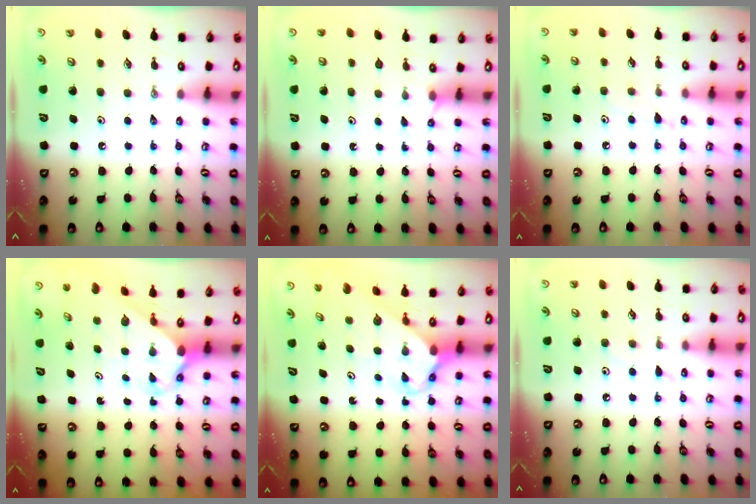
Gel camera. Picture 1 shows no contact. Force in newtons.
{"total": 3.3, "press": 3.3, "slide": 0.4}
{"total": 6.7, "press": 6.7, "slide": 0.8}
{"total": 2.5, "press": 2.5, "slide": 0.3}
{"total": 2.7, "press": 2.7, "slide": 0.2}
{"total": 3.9, "press": 3.9, "slide": 0.6}